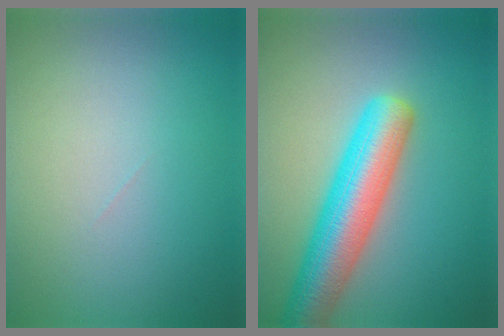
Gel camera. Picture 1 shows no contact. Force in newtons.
{"total": 7.2, "press": 7.2, "slide": 0.4}